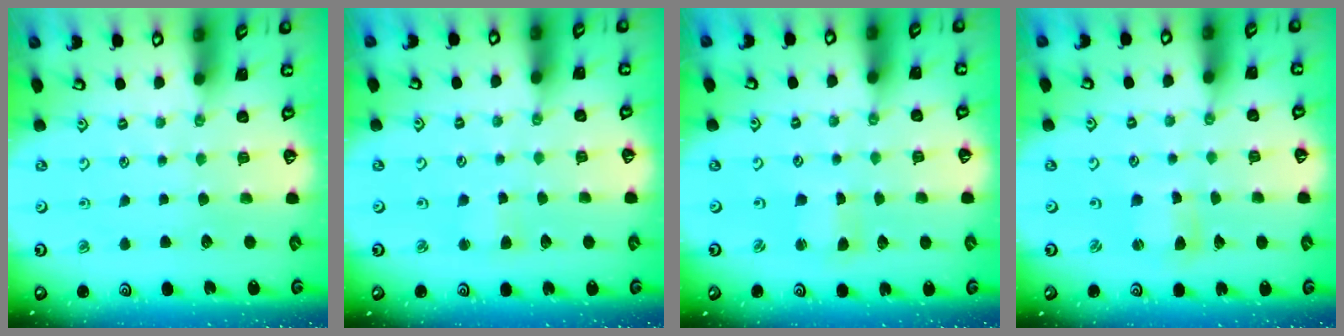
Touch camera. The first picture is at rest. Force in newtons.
{"total": 2.7, "press": 2.7, "slide": 0.3}
{"total": 1.6, "press": 1.6, "slide": 0.4}
{"total": 2.1, "press": 2.1, "slide": 0.3}